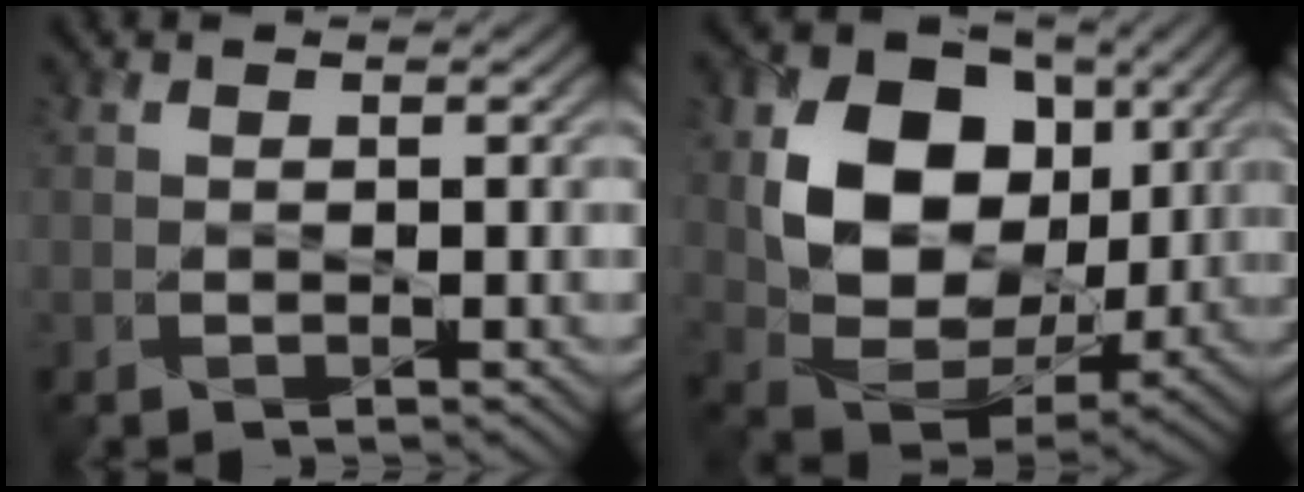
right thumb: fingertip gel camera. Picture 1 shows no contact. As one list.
[{"total": 14.2, "force": [3.2, 10.5, 9.0], "torque": [-0.176, -0.004, 0.053]}]